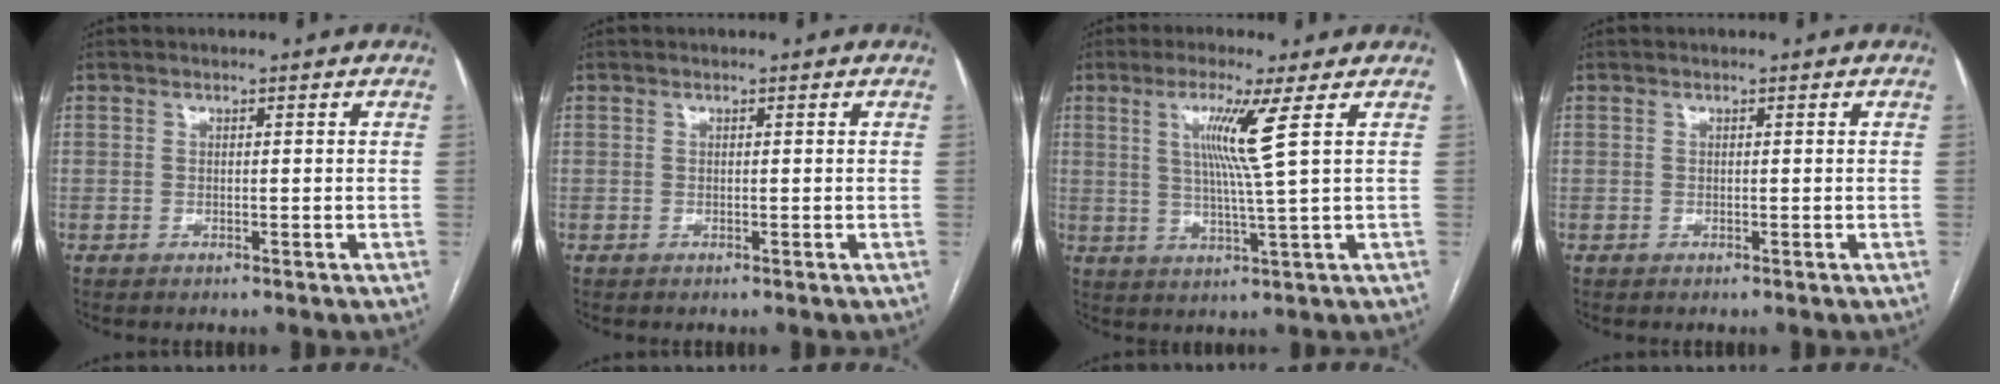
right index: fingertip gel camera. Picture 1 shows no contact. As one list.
[{"total": 0.0}, {"total": 7.1, "force": [2.4, -1.8, 6.5], "torque": [-0.125, -0.008, 0.048]}, {"total": 0.0}]